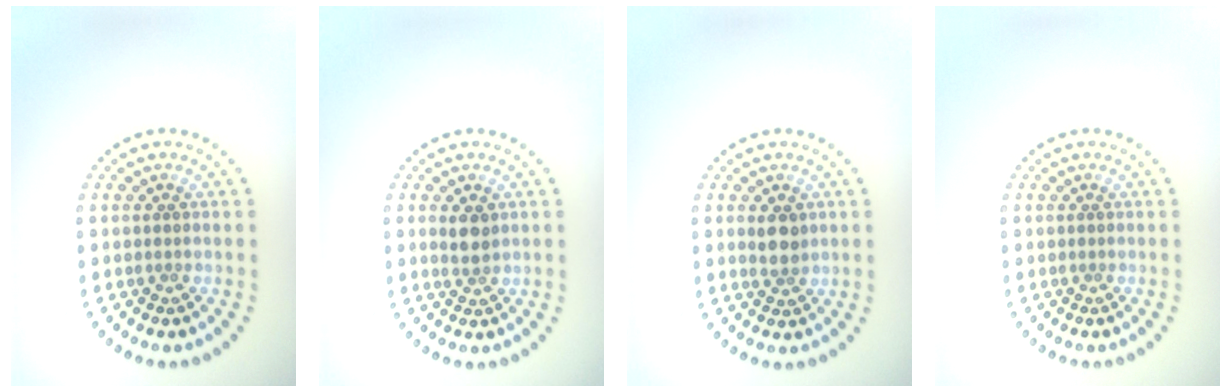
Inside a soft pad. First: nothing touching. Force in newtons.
{"total": 1.8, "press": 1.6, "slide": 0.7}
{"total": 1.9, "press": 1.7, "slide": 0.7}
{"total": 0.0}